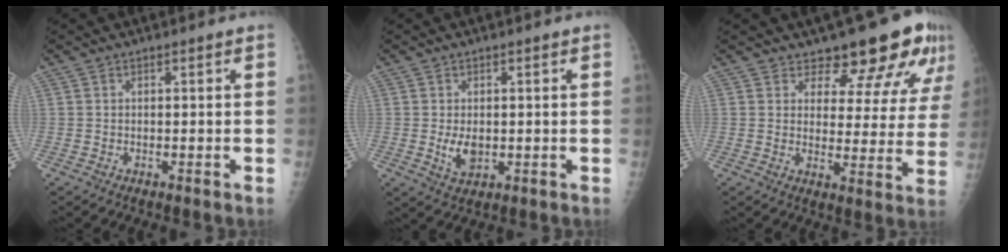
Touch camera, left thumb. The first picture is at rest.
{"total": 4.1, "force": [-0.2, 2.6, 3.1], "torque": [-0.049, -0.008, 0.005]}
{"total": 13.3, "force": [11.2, 5.0, 4.9], "torque": [-0.015, -0.079, 0.127]}